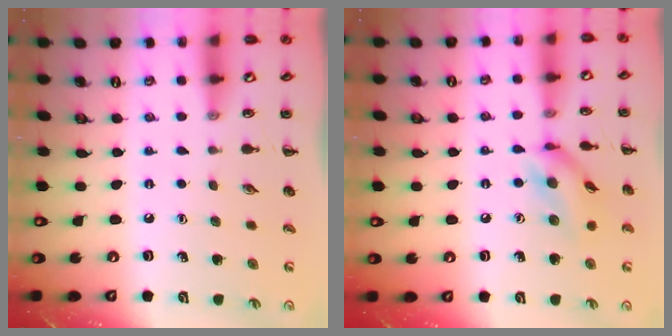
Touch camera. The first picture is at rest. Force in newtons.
{"total": 11.9, "press": 11.8, "slide": 1.4}